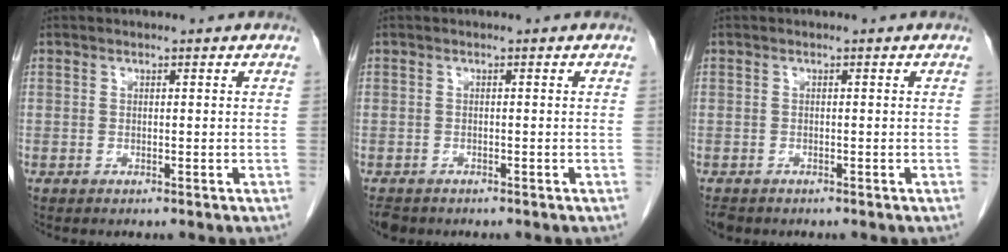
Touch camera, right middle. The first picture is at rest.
{"total": 2.4, "force": [-2.0, 1.2, 0.7], "torque": [-0.018, -0.004, -0.030]}
{"total": 1.9, "force": [-1.6, 0.9, 0.6], "torque": [-0.017, -0.004, -0.023]}